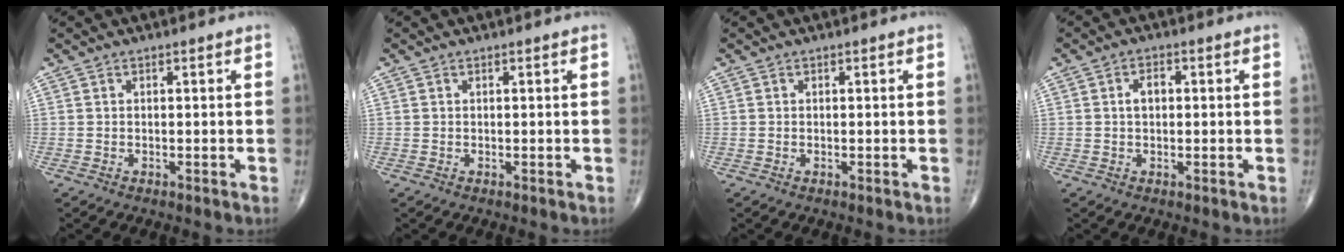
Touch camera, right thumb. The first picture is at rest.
{"total": 0.0}
{"total": 0.0}
{"total": 3.3, "force": [0.3, 1.9, 2.7], "torque": [-0.049, 0.010, 0.004]}